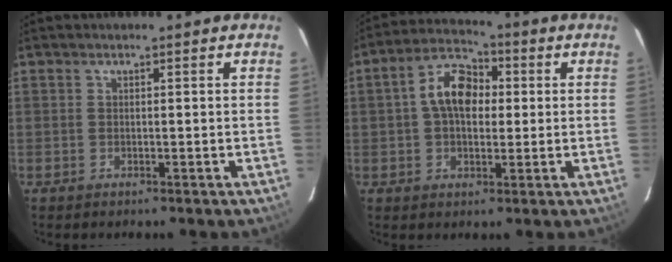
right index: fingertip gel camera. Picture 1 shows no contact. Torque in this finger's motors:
{"motor_torque": [0.54, 0.05, 0.70, 0.14]}